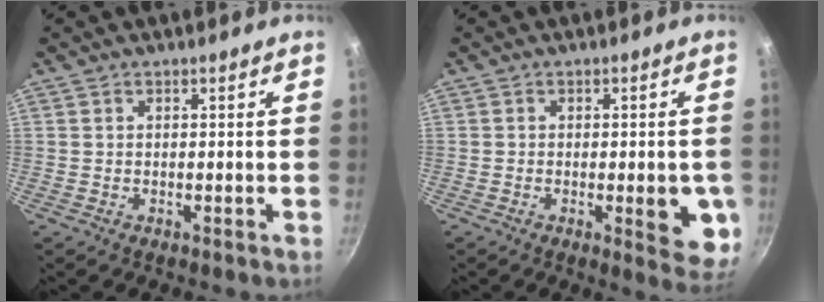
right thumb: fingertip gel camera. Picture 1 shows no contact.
{"total": 8.6, "force": [-1.8, 3.2, 7.8], "torque": [-0.069, -0.002, -0.020]}